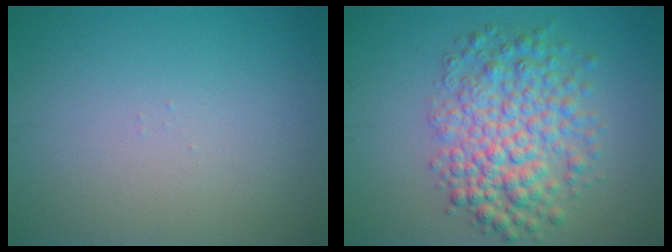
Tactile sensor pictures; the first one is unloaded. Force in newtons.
{"total": 6.5, "press": 6.5, "slide": 0.2}